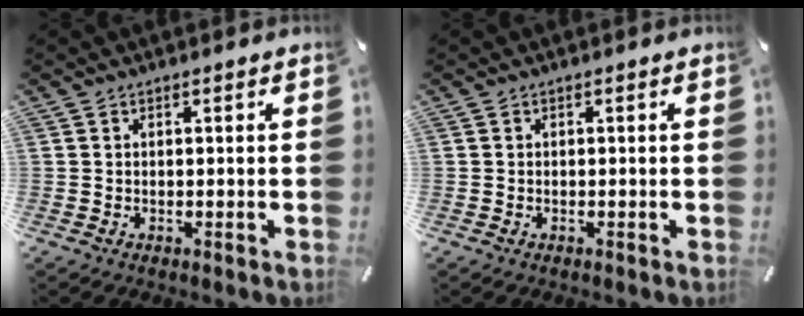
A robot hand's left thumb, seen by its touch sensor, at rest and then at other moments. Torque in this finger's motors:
{"motor_torque": [-0.09, -0.10, -0.03, 0.01, 0.00]}